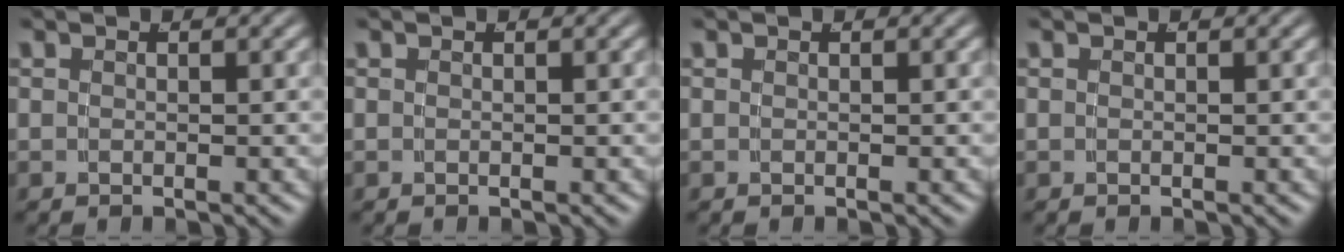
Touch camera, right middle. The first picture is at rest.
{"total": 0.0}
{"total": 0.0}
{"total": 0.0}